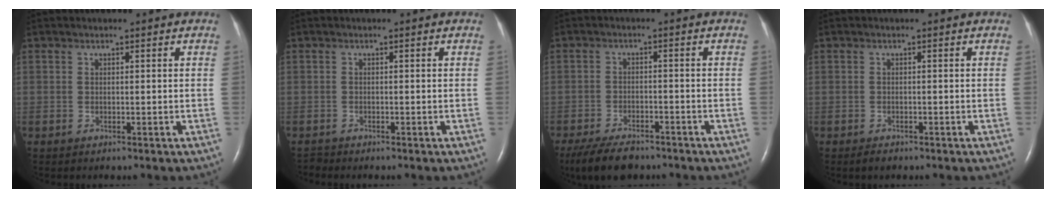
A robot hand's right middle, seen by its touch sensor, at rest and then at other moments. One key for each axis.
{"total": 0.7, "fx": -0.7, "fy": 0.0, "fz": -0.3, "tx": -0.001, "ty": -0.006, "tz": -0.013}
{"total": 8.6, "fx": -6.9, "fy": 3.2, "fz": 4.1, "tx": -0.074, "ty": -0.011, "tz": -0.113}
{"total": 1.2, "fx": -0.9, "fy": 0.5, "fz": 0.5, "tx": -0.014, "ty": -0.002, "tz": -0.012}